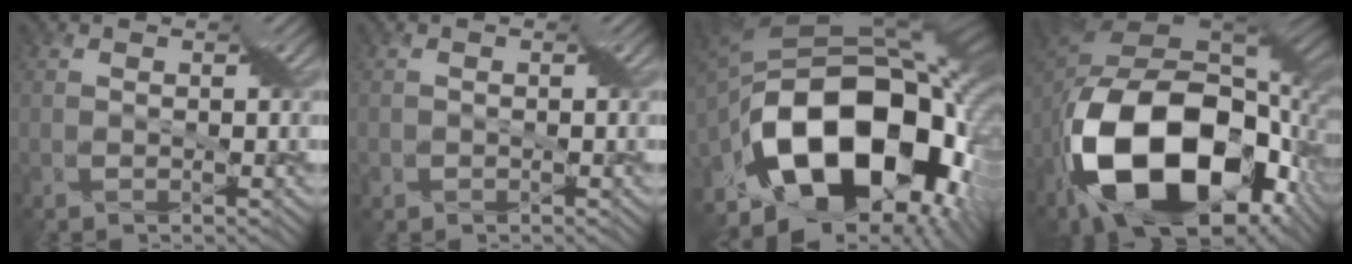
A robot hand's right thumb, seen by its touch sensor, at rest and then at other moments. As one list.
[{"total": 0.8, "force": [-0.4, 0.5, -0.4], "torque": [0.006, -0.001, -0.007]}, {"total": 20.7, "force": [-5.6, 12.7, 15.3], "torque": [-0.311, -0.040, -0.074]}, {"total": 20.7, "force": [-7.6, 11.5, 15.4], "torque": [-0.348, -0.054, -0.109]}]